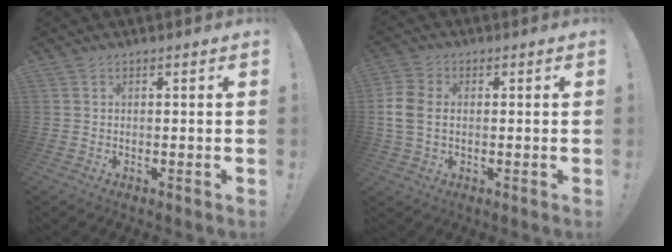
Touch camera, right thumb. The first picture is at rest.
{"total": 8.4, "force": [0.2, 6.2, 5.8], "torque": [-0.130, 0.003, 0.008]}